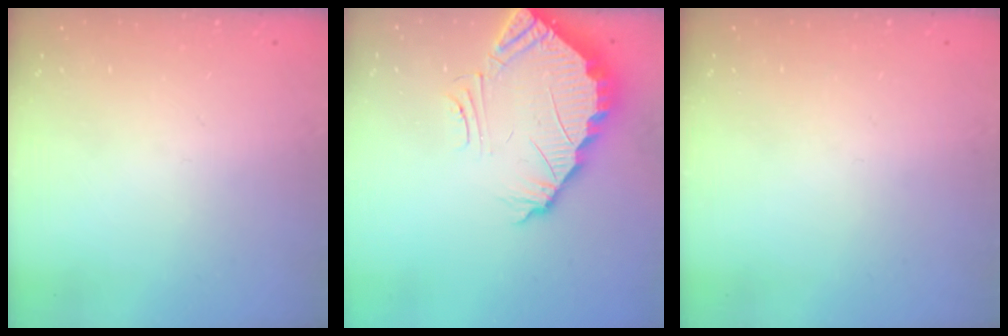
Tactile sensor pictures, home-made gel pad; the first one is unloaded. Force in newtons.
{"total": 3.8, "press": 3.8, "slide": 0.2}
{"total": 0.0}